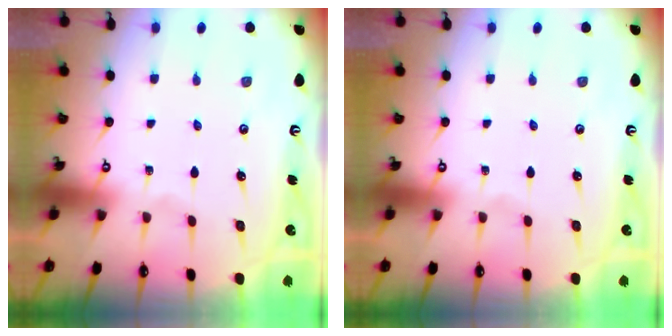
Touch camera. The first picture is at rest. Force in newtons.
{"total": 0.0}